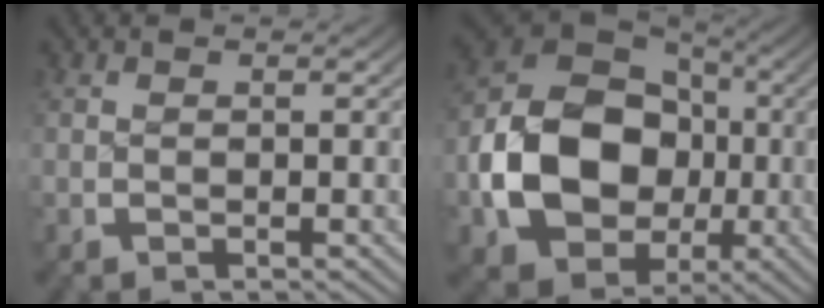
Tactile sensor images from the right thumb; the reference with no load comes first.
{"total": 16.0, "force": [-1.7, 12.0, 10.4], "torque": [-0.247, -0.051, -0.012]}